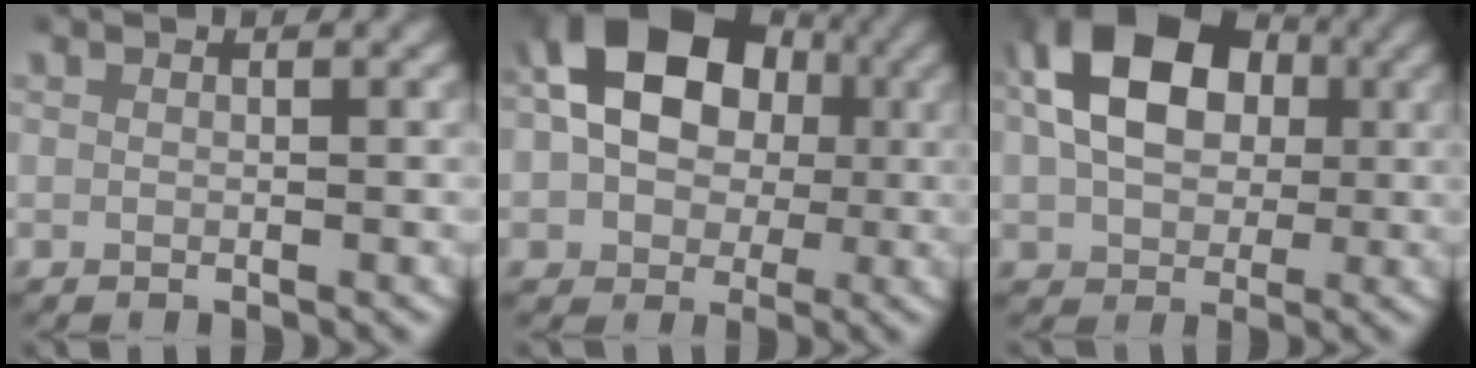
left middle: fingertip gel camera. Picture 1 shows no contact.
{"total": 11.4, "force": [1.9, 8.8, 7.0], "torque": [-0.126, -0.017, 0.030]}
{"total": 10.6, "force": [2.5, 7.6, 7.0], "torque": [-0.130, -0.007, 0.046]}